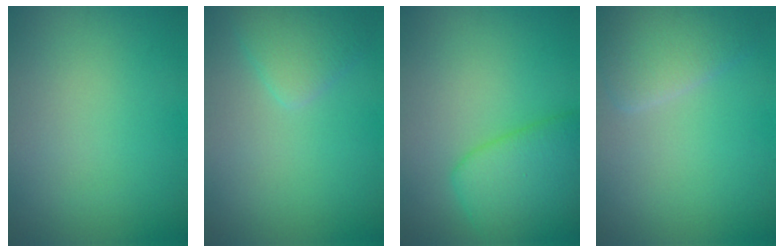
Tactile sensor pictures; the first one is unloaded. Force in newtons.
{"total": 2.5, "press": 2.5, "slide": 0.2}
{"total": 5.6, "press": 5.6, "slide": 0.4}
{"total": 3.1, "press": 3.1, "slide": 0.4}